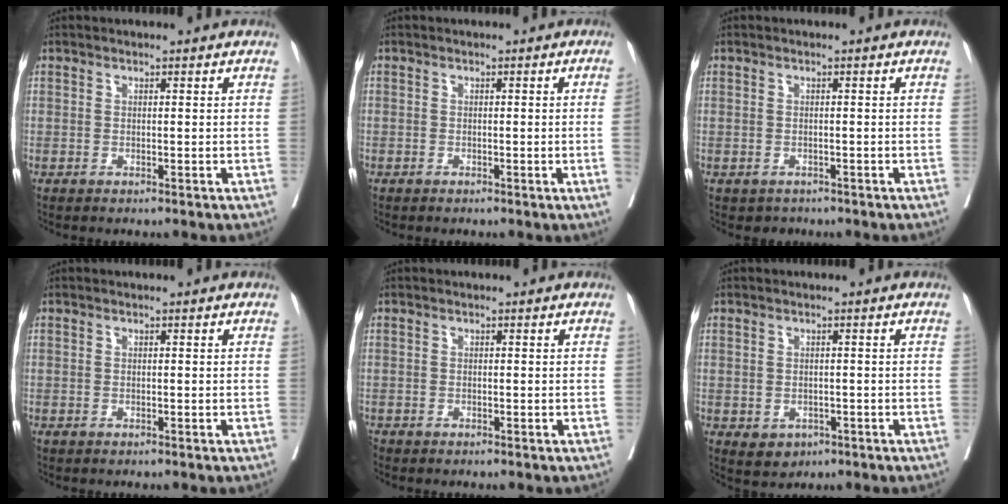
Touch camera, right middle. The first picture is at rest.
{"total": 1.2, "force": [-0.2, -0.4, 1.2], "torque": [-0.015, -0.002, -0.002]}
{"total": 1.7, "force": [-1.2, 1.1, 0.0], "torque": [-0.007, 0.001, -0.017]}
{"total": 0.0}
{"total": 0.7, "force": [-0.7, 0.2, 0.1], "torque": [-0.010, -0.003, -0.017]}
{"total": 2.7, "force": [-1.1, 2.2, 1.2], "torque": [-0.014, 0.001, -0.004]}